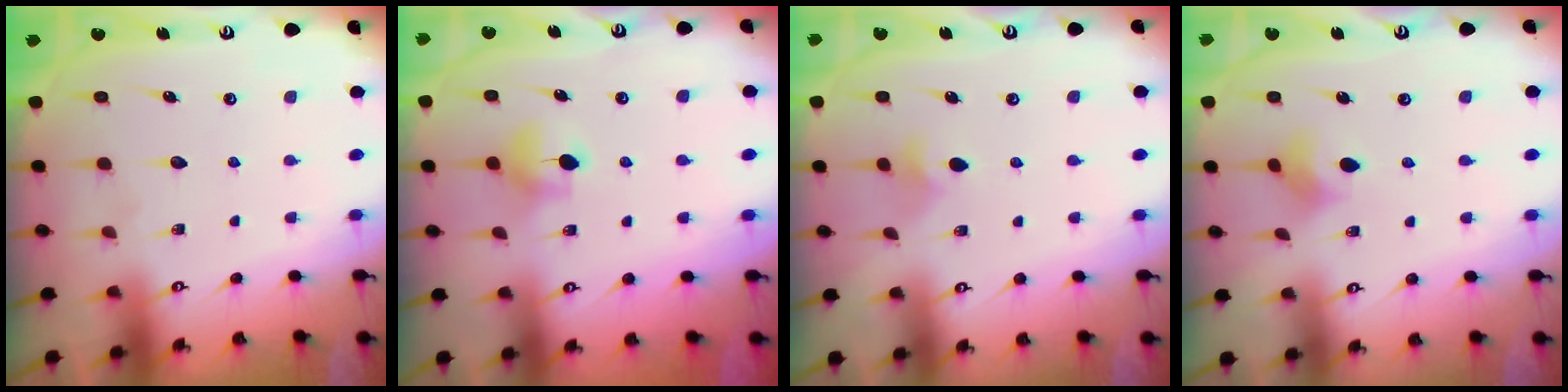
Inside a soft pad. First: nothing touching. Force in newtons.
{"total": 5.9, "press": 5.9, "slide": 0.5}
{"total": 4.9, "press": 4.8, "slide": 1.1}
{"total": 4.7, "press": 4.7, "slide": 0.7}